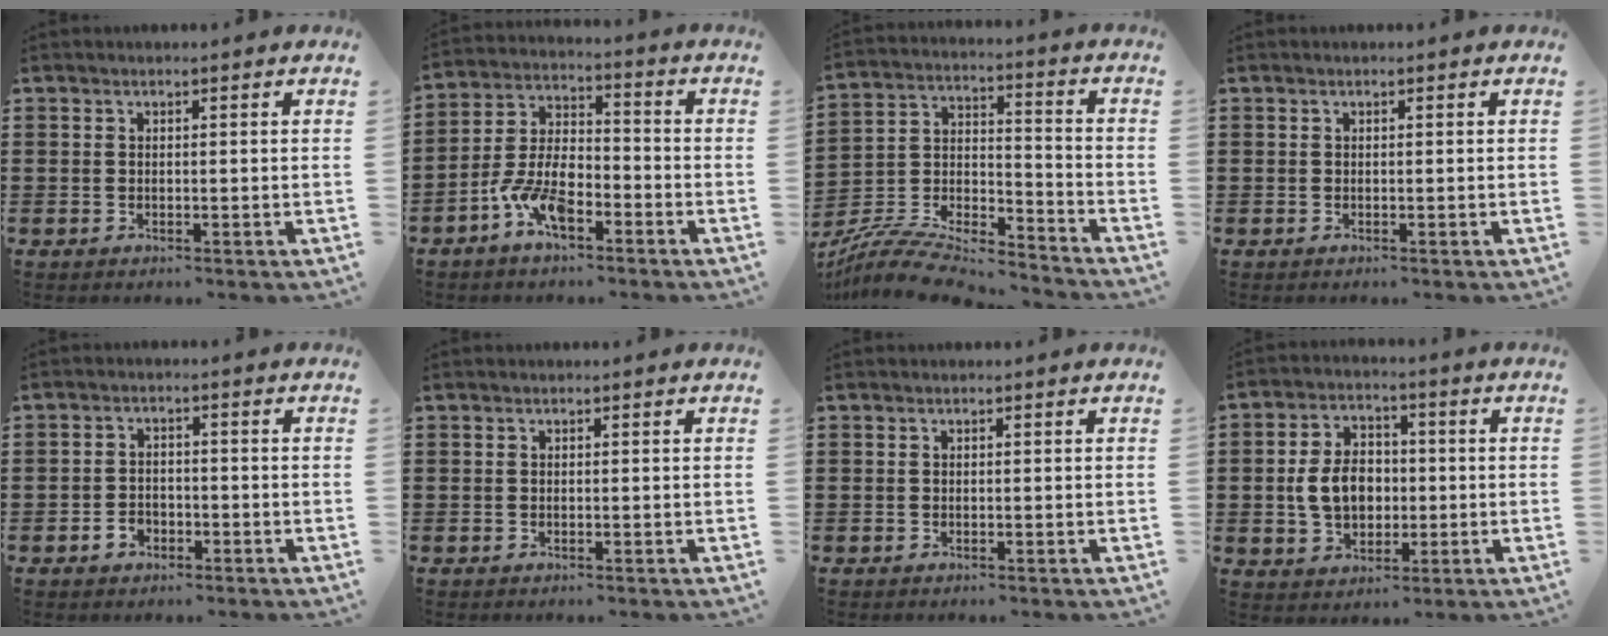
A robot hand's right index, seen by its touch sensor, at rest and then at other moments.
{"total": 8.1, "force": [-4.3, 3.7, 5.9], "torque": [-0.145, -0.001, -0.086]}
{"total": 8.9, "force": [-8.4, 1.5, 2.5], "torque": [-0.056, 0.007, -0.169]}
{"total": 0.0}
{"total": 2.5, "force": [-1.5, 1.8, 0.9], "torque": [-0.022, 0.002, -0.032]}
{"total": 0.0}
{"total": 0.0}
{"total": 7.5, "force": [-0.5, 5.5, 5.1], "torque": [-0.116, 0.005, -0.015]}